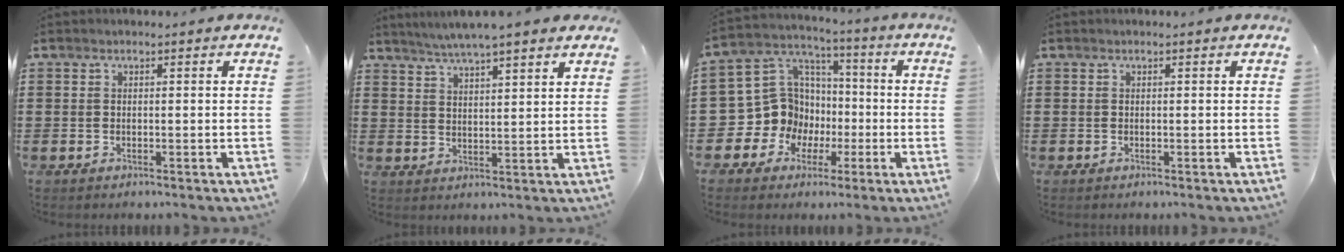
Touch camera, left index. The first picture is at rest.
{"total": 4.3, "force": [3.9, -0.1, 1.8], "torque": [-0.047, -0.011, 0.068]}
{"total": 10.9, "force": [-1.5, 10.4, 2.7], "torque": [-0.106, -0.004, -0.017]}
{"total": 0.0}